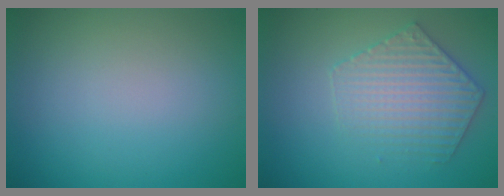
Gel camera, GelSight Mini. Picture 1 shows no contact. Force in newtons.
{"total": 3.8, "press": 3.8, "slide": 0.2}